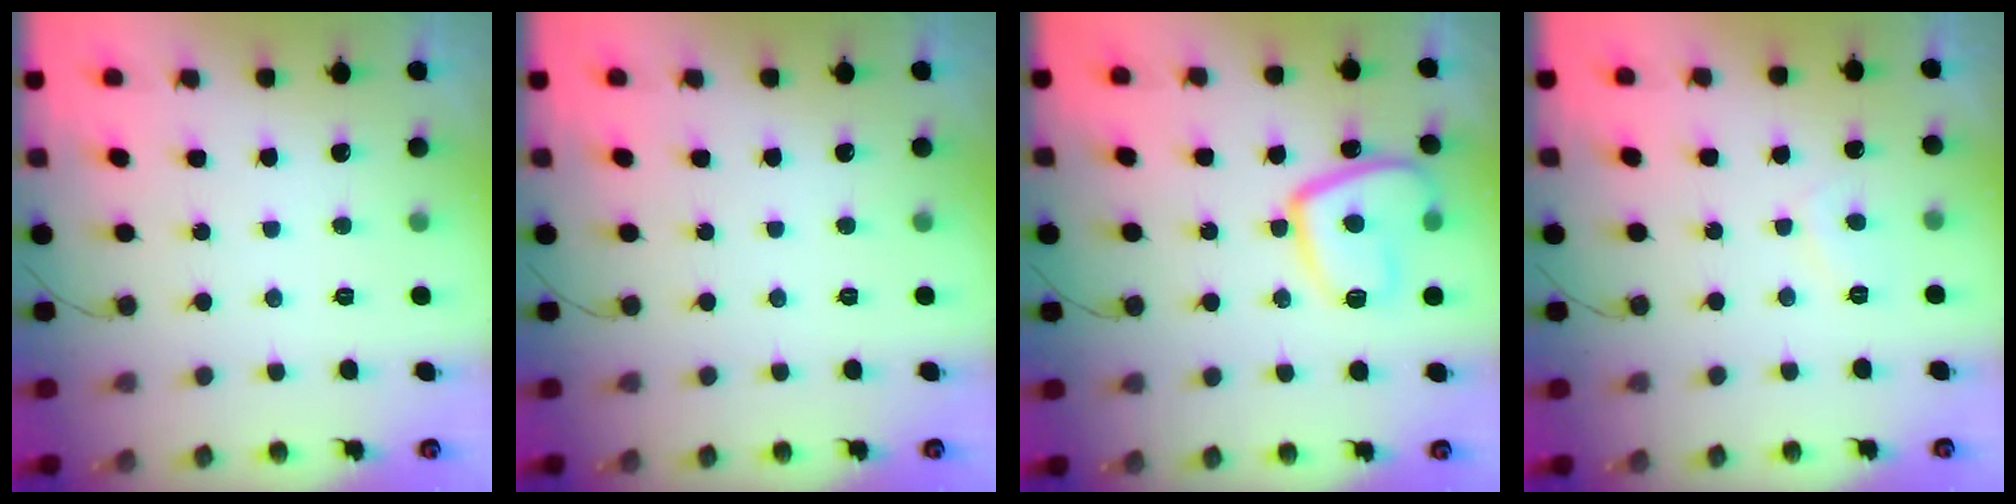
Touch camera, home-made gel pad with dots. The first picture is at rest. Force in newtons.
{"total": 0.0}
{"total": 12.8, "press": 12.7, "slide": 1.3}
{"total": 2.2, "press": 2.0, "slide": 0.8}